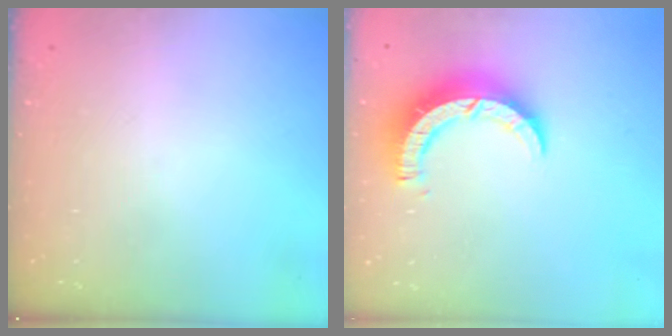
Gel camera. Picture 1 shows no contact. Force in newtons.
{"total": 9.3, "press": 9.3, "slide": 0.8}